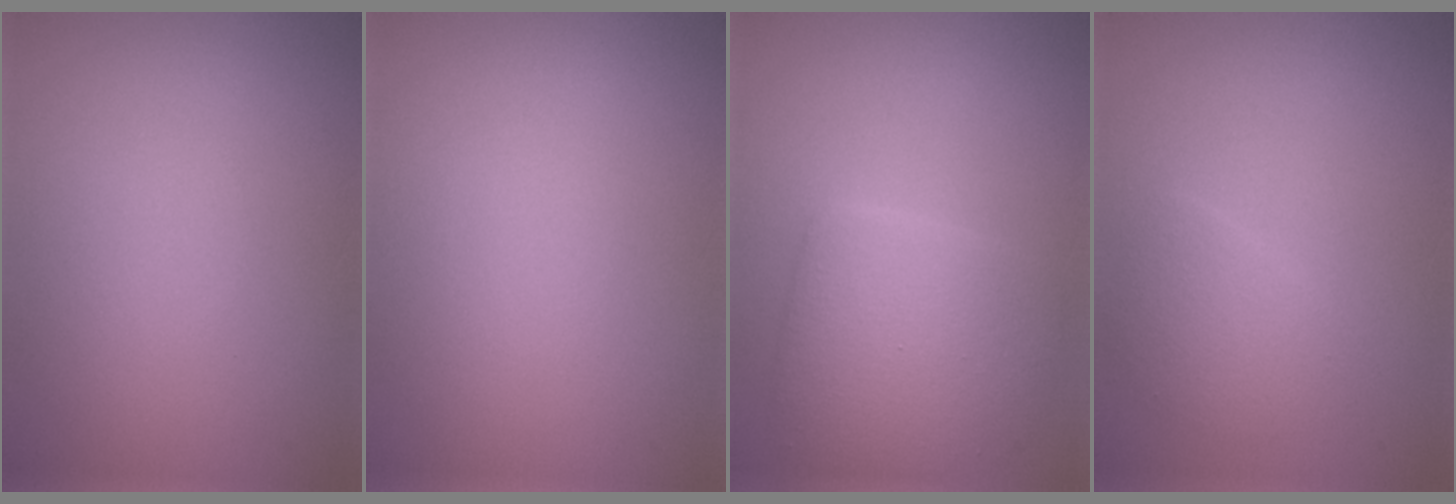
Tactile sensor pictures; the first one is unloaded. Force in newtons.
{"total": 0.0}
{"total": 4.8, "press": 4.8, "slide": 0.1}
{"total": 2.1, "press": 2.1, "slide": 0.0}